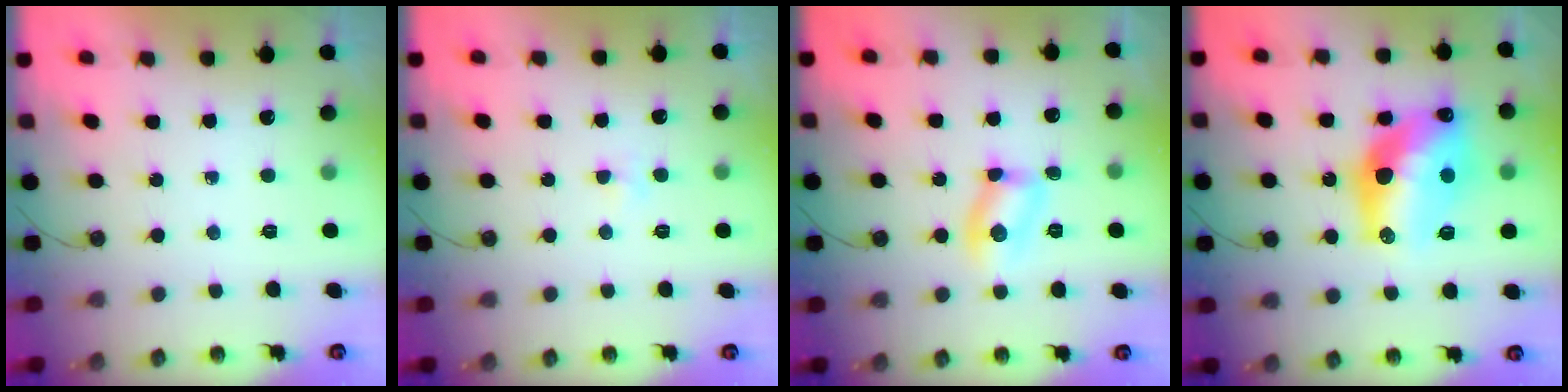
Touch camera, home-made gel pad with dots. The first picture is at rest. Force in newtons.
{"total": 2.1, "press": 2.0, "slide": 0.3}
{"total": 5.1, "press": 5.1, "slide": 0.5}
{"total": 17.9, "press": 17.9, "slide": 1.0}